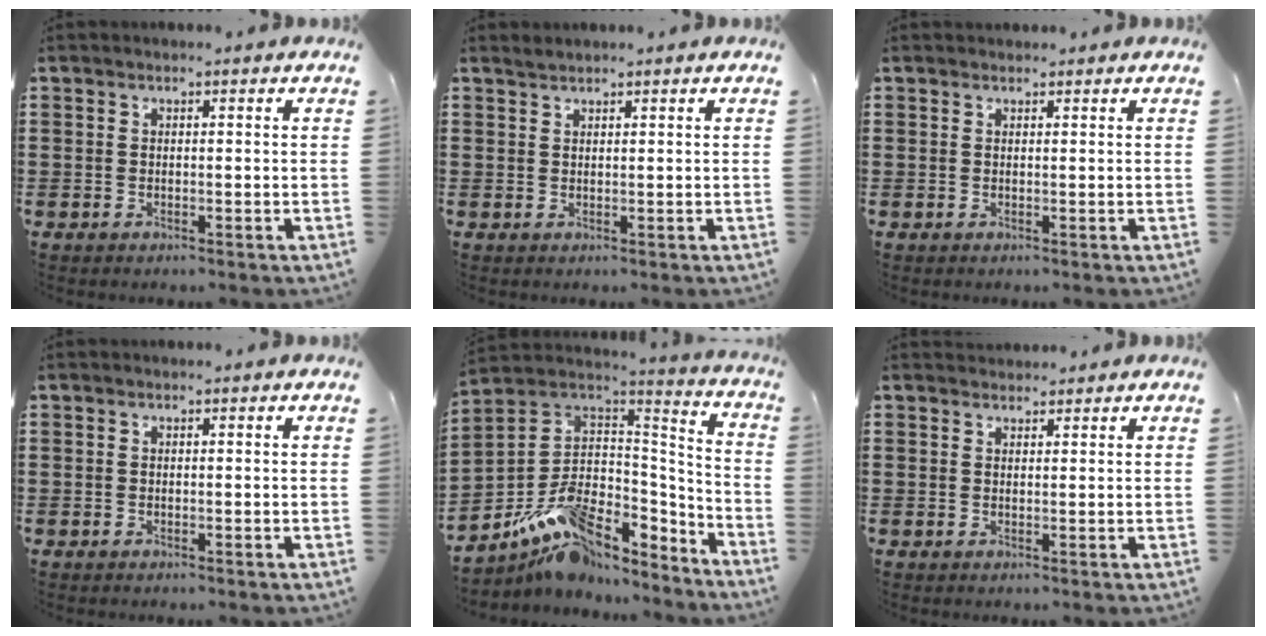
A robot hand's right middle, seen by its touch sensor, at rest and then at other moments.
{"total": 0.9, "force": [0.9, 0.1, -0.1], "torque": [-0.001, 0.000, 0.018]}
{"total": 0.6, "force": [0.6, 0.3, 0.0], "torque": [0.007, -0.002, 0.009]}
{"total": 0.0}
{"total": 11.4, "force": [-7.3, 6.6, 5.8], "torque": [-0.113, 0.018, -0.134]}
{"total": 1.5, "force": [1.5, 0.4, -0.1], "torque": [0.006, 0.000, 0.027]}